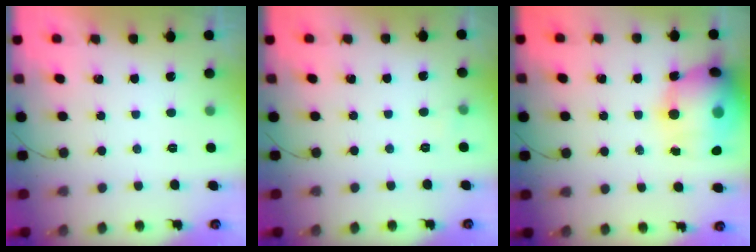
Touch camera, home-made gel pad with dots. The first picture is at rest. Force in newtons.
{"total": 2.6, "press": 2.4, "slide": 1.0}
{"total": 19.6, "press": 19.1, "slide": 4.3}